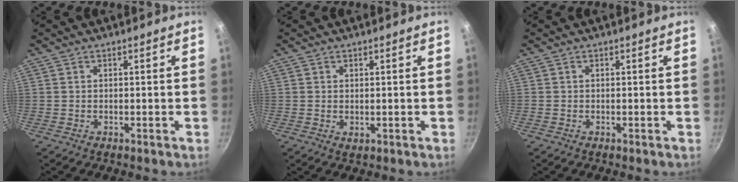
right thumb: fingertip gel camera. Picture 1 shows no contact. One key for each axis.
{"total": 1.0, "fx": 0.2, "fy": 0.6, "fz": 0.8, "tx": -0.012, "ty": -0.004, "tz": 0.003}
{"total": 0.0}